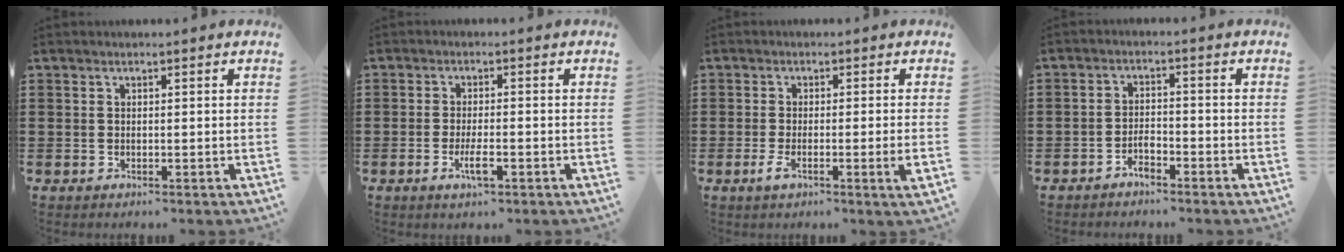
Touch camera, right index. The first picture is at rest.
{"total": 3.7, "force": [-1.6, 0.9, 3.2], "torque": [-0.067, -0.004, -0.032]}
{"total": 4.0, "force": [-1.1, 0.3, 3.9], "torque": [-0.072, -0.012, -0.020]}
{"total": 2.5, "force": [-2.1, 0.7, 1.2], "torque": [-0.027, 0.002, -0.041]}